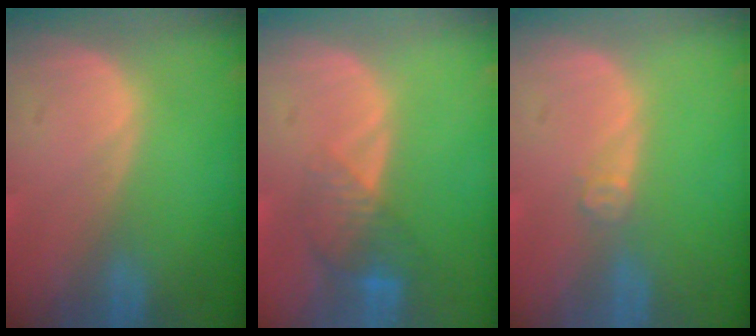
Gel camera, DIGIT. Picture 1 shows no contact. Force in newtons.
{"total": 4.4, "press": 3.8, "slide": 2.1}
{"total": 1.7, "press": 1.4, "slide": 1.0}